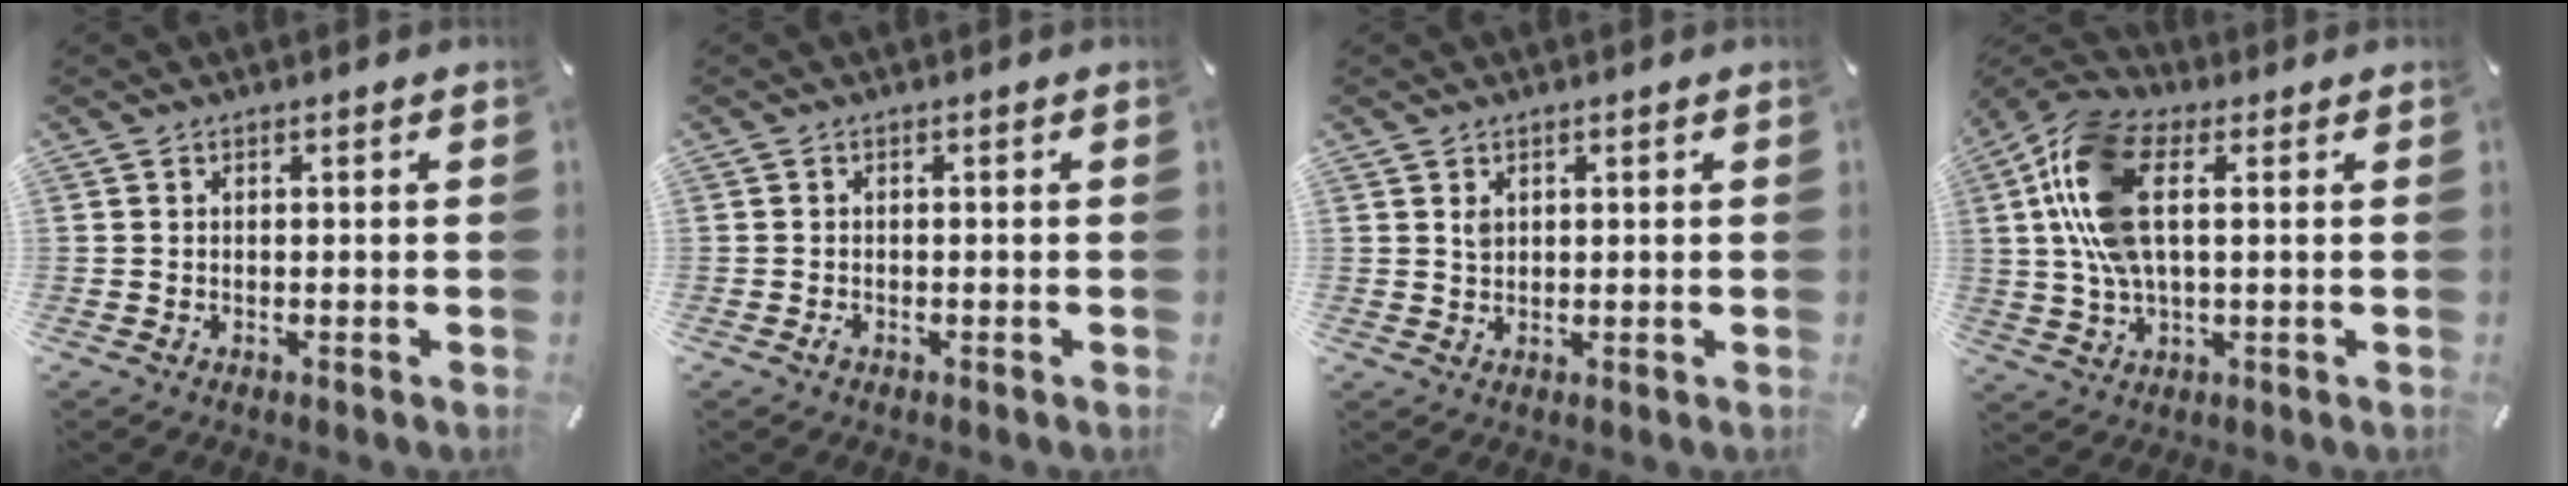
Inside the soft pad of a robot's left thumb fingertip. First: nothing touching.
{"total": 0.8, "force": [-0.6, 0.3, 0.5], "torque": [-0.010, -0.001, -0.010]}
{"total": 1.5, "force": [0.8, 1.2, 0.5], "torque": [-0.004, -0.002, 0.013]}
{"total": 15.9, "force": [3.1, 8.1, 13.4], "torque": [-0.290, -0.002, 0.058]}